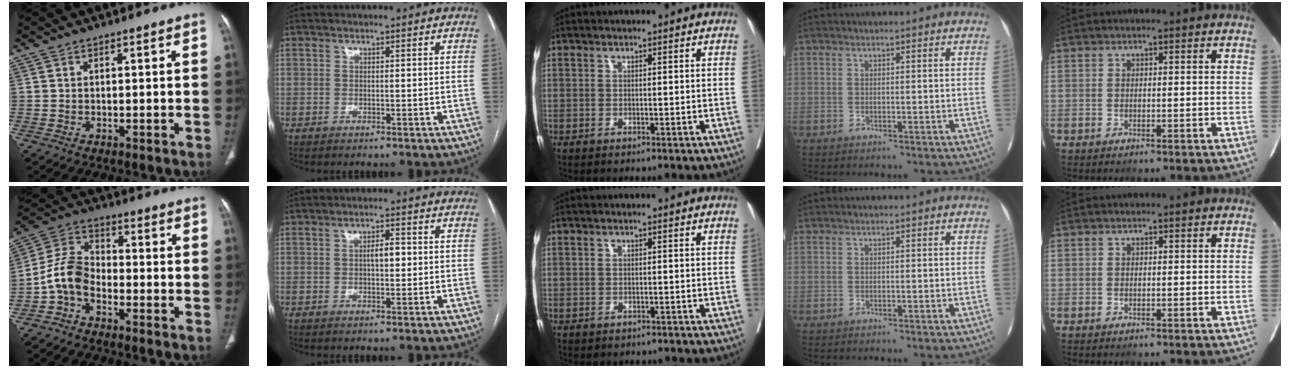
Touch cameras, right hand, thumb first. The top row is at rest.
{"thumb": {"total": 7.6, "force": [-3.2, 4.8, 4.9], "torque": [-0.094, 0.037, -0.079]}, "index": {"total": 2.7, "force": [0.1, 1.0, 2.5], "torque": [-0.041, 0.005, 0.000]}, "middle": {"total": 2.0, "force": [-1.7, 1.0, 0.1], "torque": [-0.001, 0.001, -0.026]}}